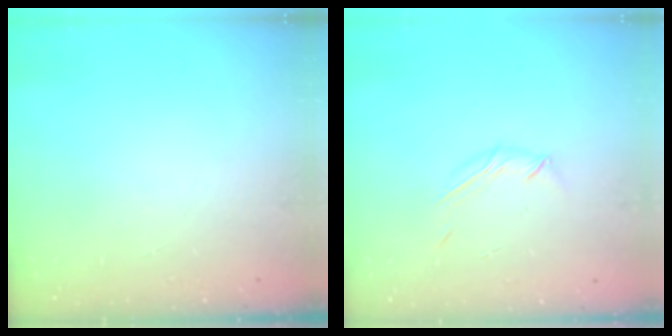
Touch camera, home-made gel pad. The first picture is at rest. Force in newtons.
{"total": 4.4, "press": 4.3, "slide": 0.8}